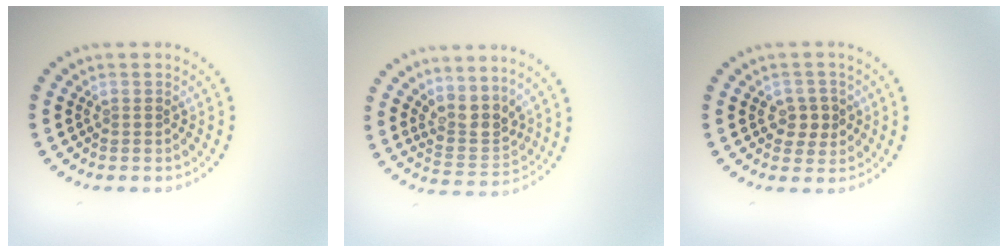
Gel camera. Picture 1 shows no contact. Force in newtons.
{"total": 3.1, "press": 2.4, "slide": 1.9}
{"total": 2.4, "press": 2.3, "slide": 0.8}